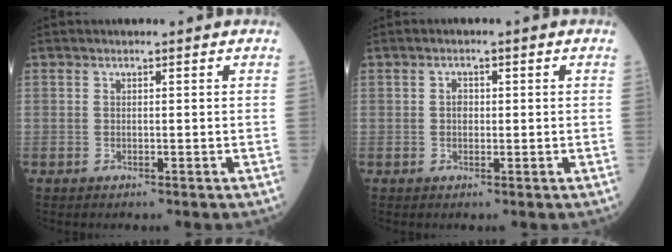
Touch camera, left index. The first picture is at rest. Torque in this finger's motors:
{"motor_torque": [0.72, 0.10, 0.19, 0.01]}